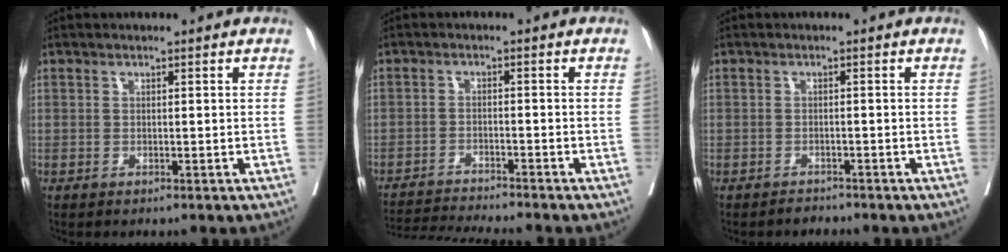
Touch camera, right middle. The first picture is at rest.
{"total": 8.7, "force": [-8.3, -1.2, 2.4], "torque": [-0.033, -0.012, -0.136]}
{"total": 1.2, "force": [-1.2, 0.2, -0.2], "torque": [0.000, -0.005, -0.018]}